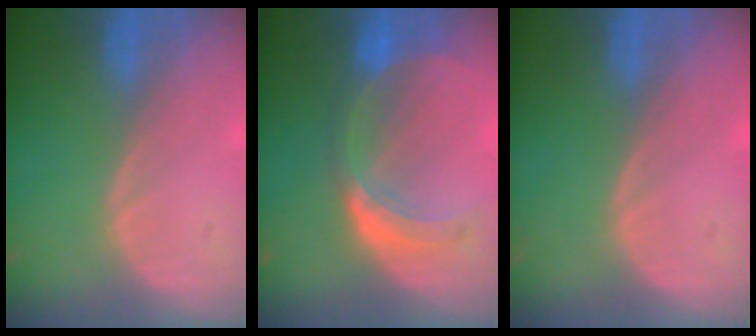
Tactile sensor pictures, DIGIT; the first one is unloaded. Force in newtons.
{"total": 7.9, "press": 7.0, "slide": 3.7}
{"total": 0.0}